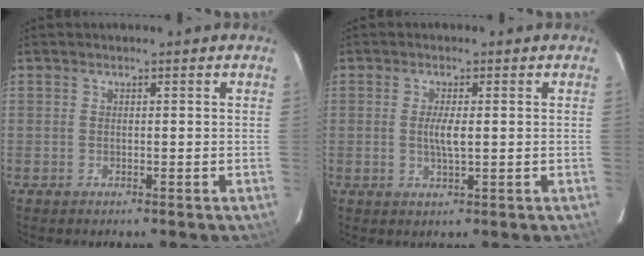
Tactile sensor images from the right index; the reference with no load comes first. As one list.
[{"total": 3.0, "force": [0.2, 0.4, 3.0], "torque": [-0.055, -0.004, 0.003]}]